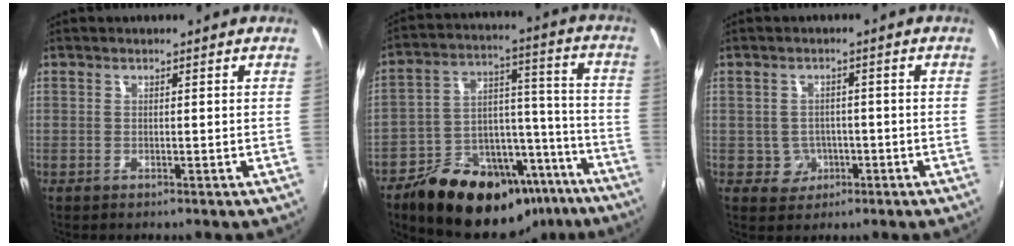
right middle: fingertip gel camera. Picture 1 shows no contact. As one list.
[{"total": 23.9, "force": [-16.7, 12.3, 11.9], "torque": [-0.210, 0.044, -0.220]}, {"total": 4.1, "force": [-1.2, 3.8, 0.6], "torque": [-0.020, 0.007, -0.011]}]